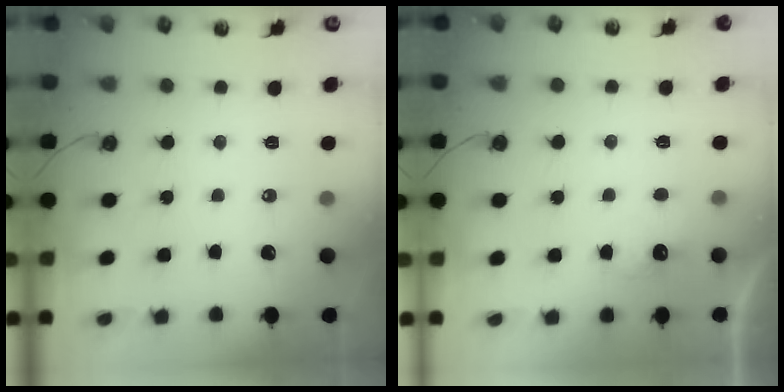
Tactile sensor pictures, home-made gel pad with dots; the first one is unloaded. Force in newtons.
{"total": 4.9, "press": 4.8, "slide": 0.8}